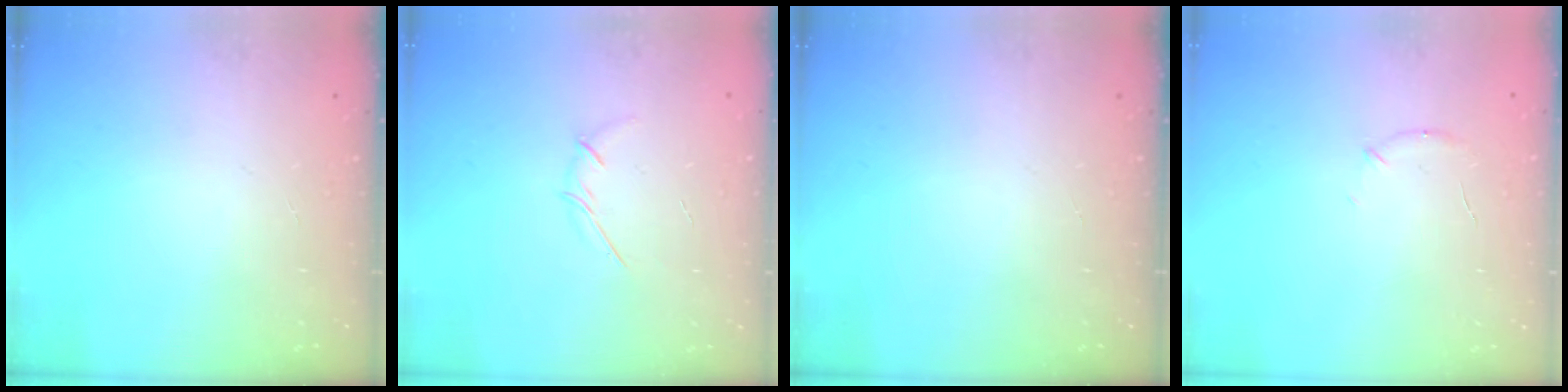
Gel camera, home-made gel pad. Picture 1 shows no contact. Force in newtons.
{"total": 3.5, "press": 3.4, "slide": 0.9}
{"total": 0.0}
{"total": 6.6, "press": 6.4, "slide": 1.6}